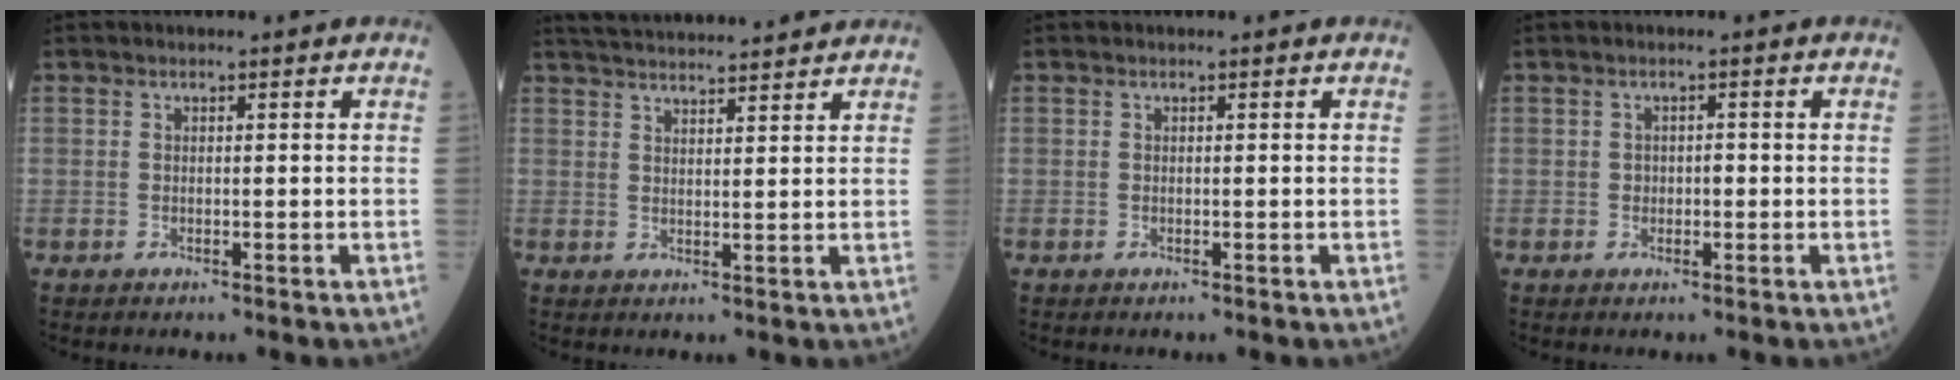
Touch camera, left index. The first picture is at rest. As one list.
[{"total": 13.0, "force": [12.2, 0.8, 4.3], "torque": [-0.078, 0.025, 0.177]}, {"total": 0.0}, {"total": 1.1, "force": [-0.2, 0.8, 0.8], "torque": [-0.011, 0.003, -0.002]}]